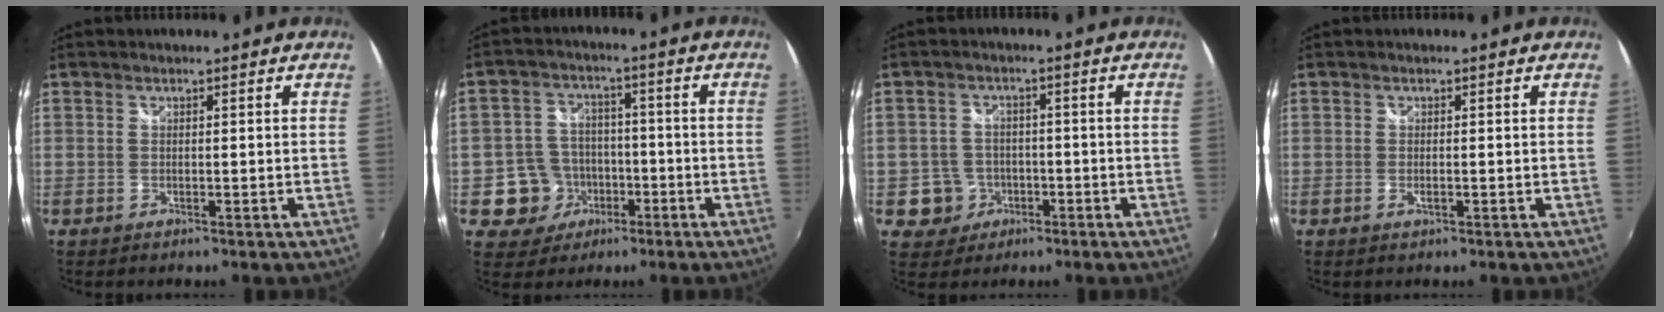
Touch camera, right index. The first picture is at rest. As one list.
[{"total": 8.4, "force": [-3.1, 7.7, 1.3], "torque": [-0.051, 0.023, -0.041]}, {"total": 5.4, "force": [-1.9, 5.1, 0.5], "torque": [-0.025, 0.018, -0.024]}, {"total": 1.1, "force": [-0.4, 0.4, 1.0], "torque": [-0.021, -0.004, -0.005]}]